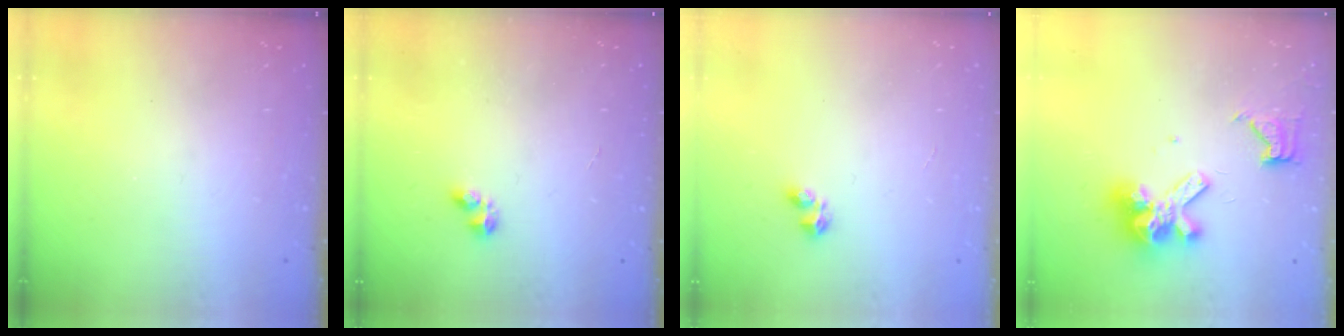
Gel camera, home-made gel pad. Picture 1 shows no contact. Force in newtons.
{"total": 4.2, "press": 4.1, "slide": 0.5}
{"total": 2.9, "press": 2.8, "slide": 0.5}
{"total": 11.6, "press": 11.5, "slide": 1.6}